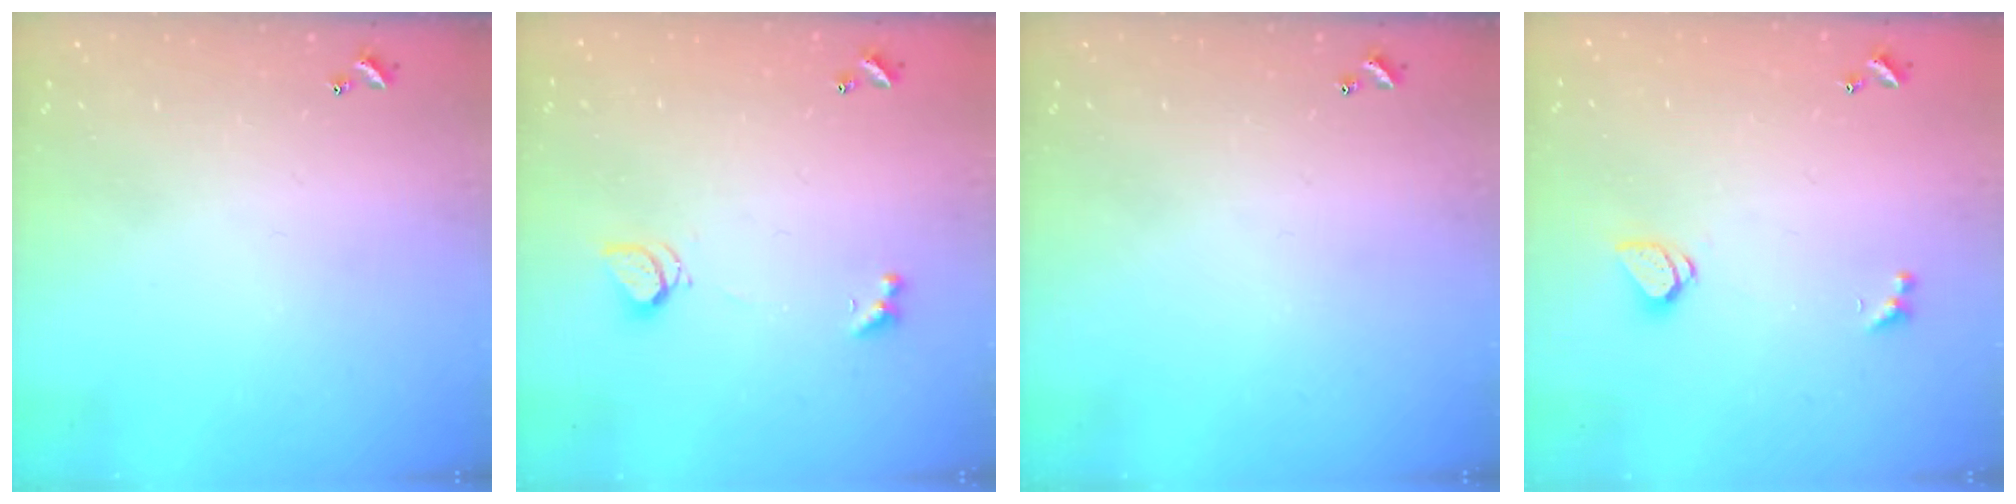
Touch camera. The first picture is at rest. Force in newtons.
{"total": 2.5, "press": 2.5, "slide": 0.6}
{"total": 0.0}
{"total": 1.5, "press": 1.4, "slide": 0.5}